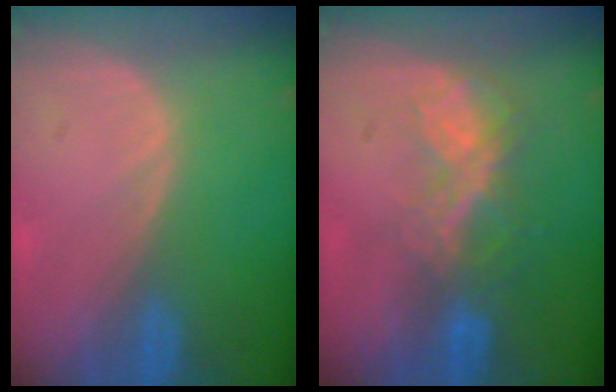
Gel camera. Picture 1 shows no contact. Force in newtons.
{"total": 6.7, "press": 5.8, "slide": 3.3}